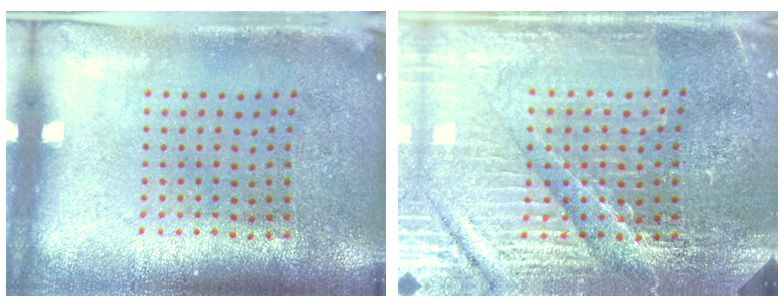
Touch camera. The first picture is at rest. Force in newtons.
{"total": 4.8, "press": 4.6, "slide": 1.6}